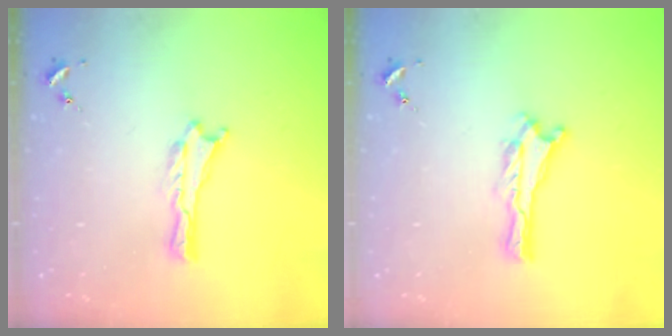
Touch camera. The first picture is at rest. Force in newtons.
{"total": 0.0}